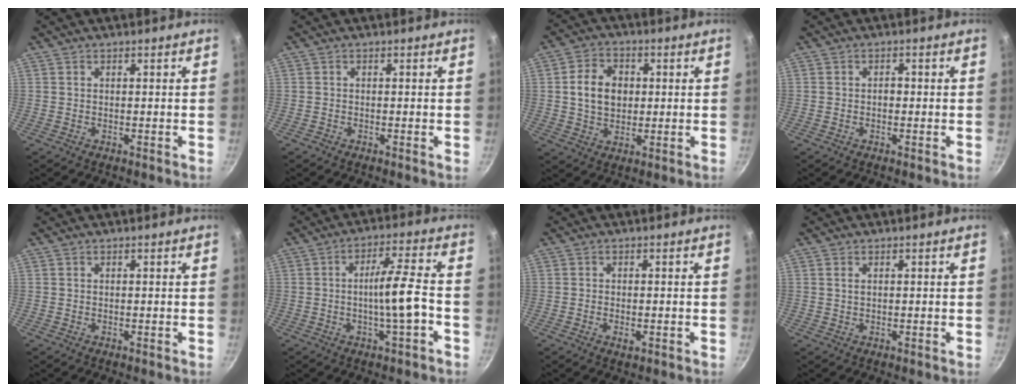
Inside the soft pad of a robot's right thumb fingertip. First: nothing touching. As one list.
[{"total": 0.0}, {"total": 8.6, "force": [0.9, 6.7, 5.4], "torque": [-0.072, 0.007, 0.012]}, {"total": 1.2, "force": [-0.3, 0.9, 0.8], "torque": [-0.009, 0.007, -0.006]}, {"total": 0.0}, {"total": 13.3, "force": [-3.2, 2.1, 12.8], "torque": [-0.213, 0.027, -0.060]}, {"total": 2.0, "force": [-0.7, 1.0, 1.5], "torque": [-0.029, 0.000, -0.013]}, {"total": 0.9, "force": [0.3, 0.5, 0.7], "torque": [-0.013, 0.000, 0.006]}]